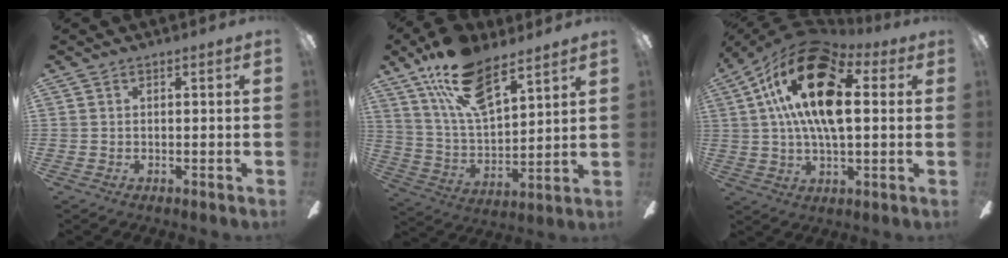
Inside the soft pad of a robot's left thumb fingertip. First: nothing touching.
{"total": 18.4, "force": [12.6, 7.8, 11.0], "torque": [-0.208, -0.055, 0.225]}
{"total": 23.0, "force": [6.9, 11.5, 18.8], "torque": [-0.338, -0.011, 0.111]}